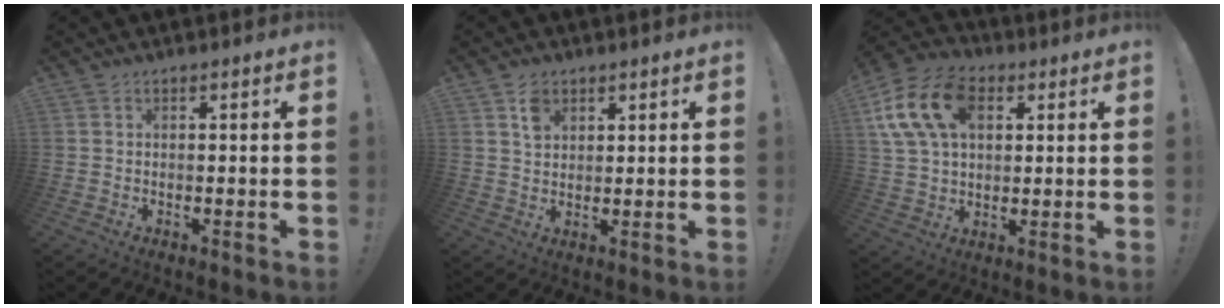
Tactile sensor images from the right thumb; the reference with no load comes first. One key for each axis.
{"total": 4.7, "fx": 2.7, "fy": 3.2, "fz": 2.2, "tx": -0.031, "ty": -0.006, "tz": 0.049}
{"total": 17.4, "fx": 6.0, "fy": 11.7, "fz": 11.4, "tx": -0.207, "ty": -0.010, "tz": 0.112}